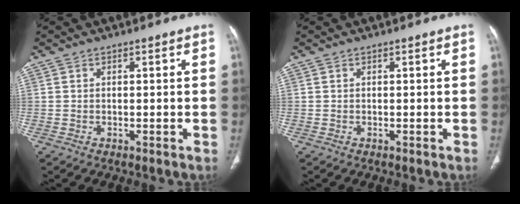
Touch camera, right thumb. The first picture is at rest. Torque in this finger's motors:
{"motor_torque": [0.00, 0.00, 0.00, 0.00, 0.00]}